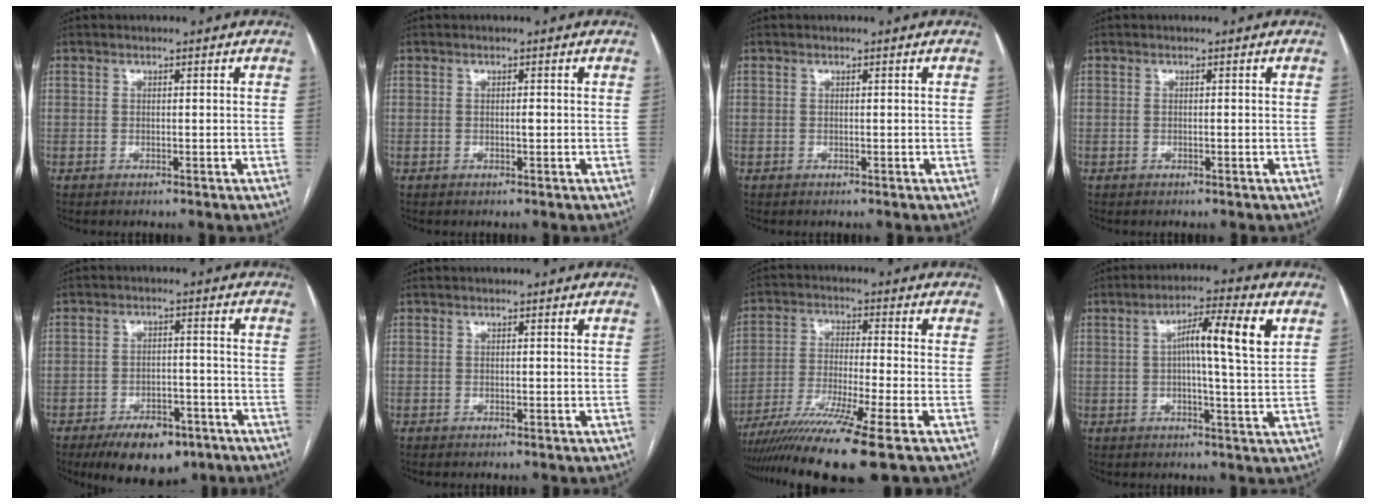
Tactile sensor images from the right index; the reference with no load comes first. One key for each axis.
{"total": 0.6, "fx": 0.0, "fy": -0.1, "fz": 0.6, "tx": -0.011, "ty": -0.001, "tz": -0.001}
{"total": 0.0}
{"total": 0.0}
{"total": 9.7, "fx": -6.6, "fy": 4.5, "fz": 5.5, "tx": -0.081, "ty": -0.002, "tz": -0.101}
{"total": 0.0}
{"total": 13.3, "fx": -9.4, "fy": -1.7, "fz": 9.3, "tx": -0.173, "ty": -0.035, "tz": -0.161}
{"total": 9.5, "fx": 2.5, "fy": 0.3, "fz": 9.2, "tx": -0.150, "ty": 0.017, "tz": 0.034}